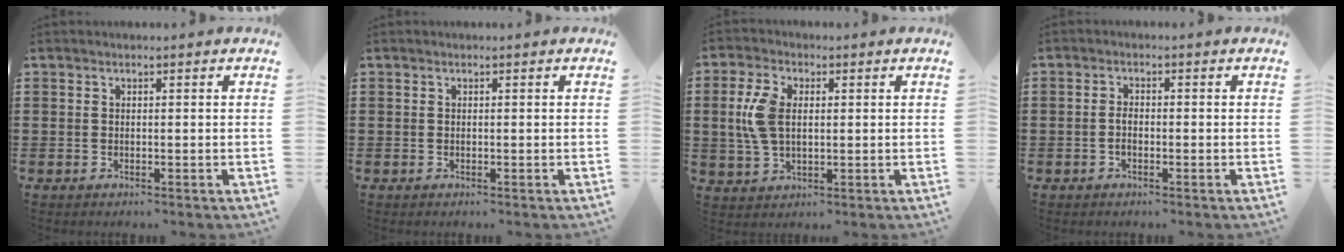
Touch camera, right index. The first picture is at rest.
{"total": 0.0}
{"total": 6.7, "force": [0.9, 4.0, 5.3], "torque": [-0.132, 0.009, 0.009]}
{"total": 1.7, "force": [-0.6, 0.8, 1.4], "torque": [-0.029, -0.002, -0.010]}